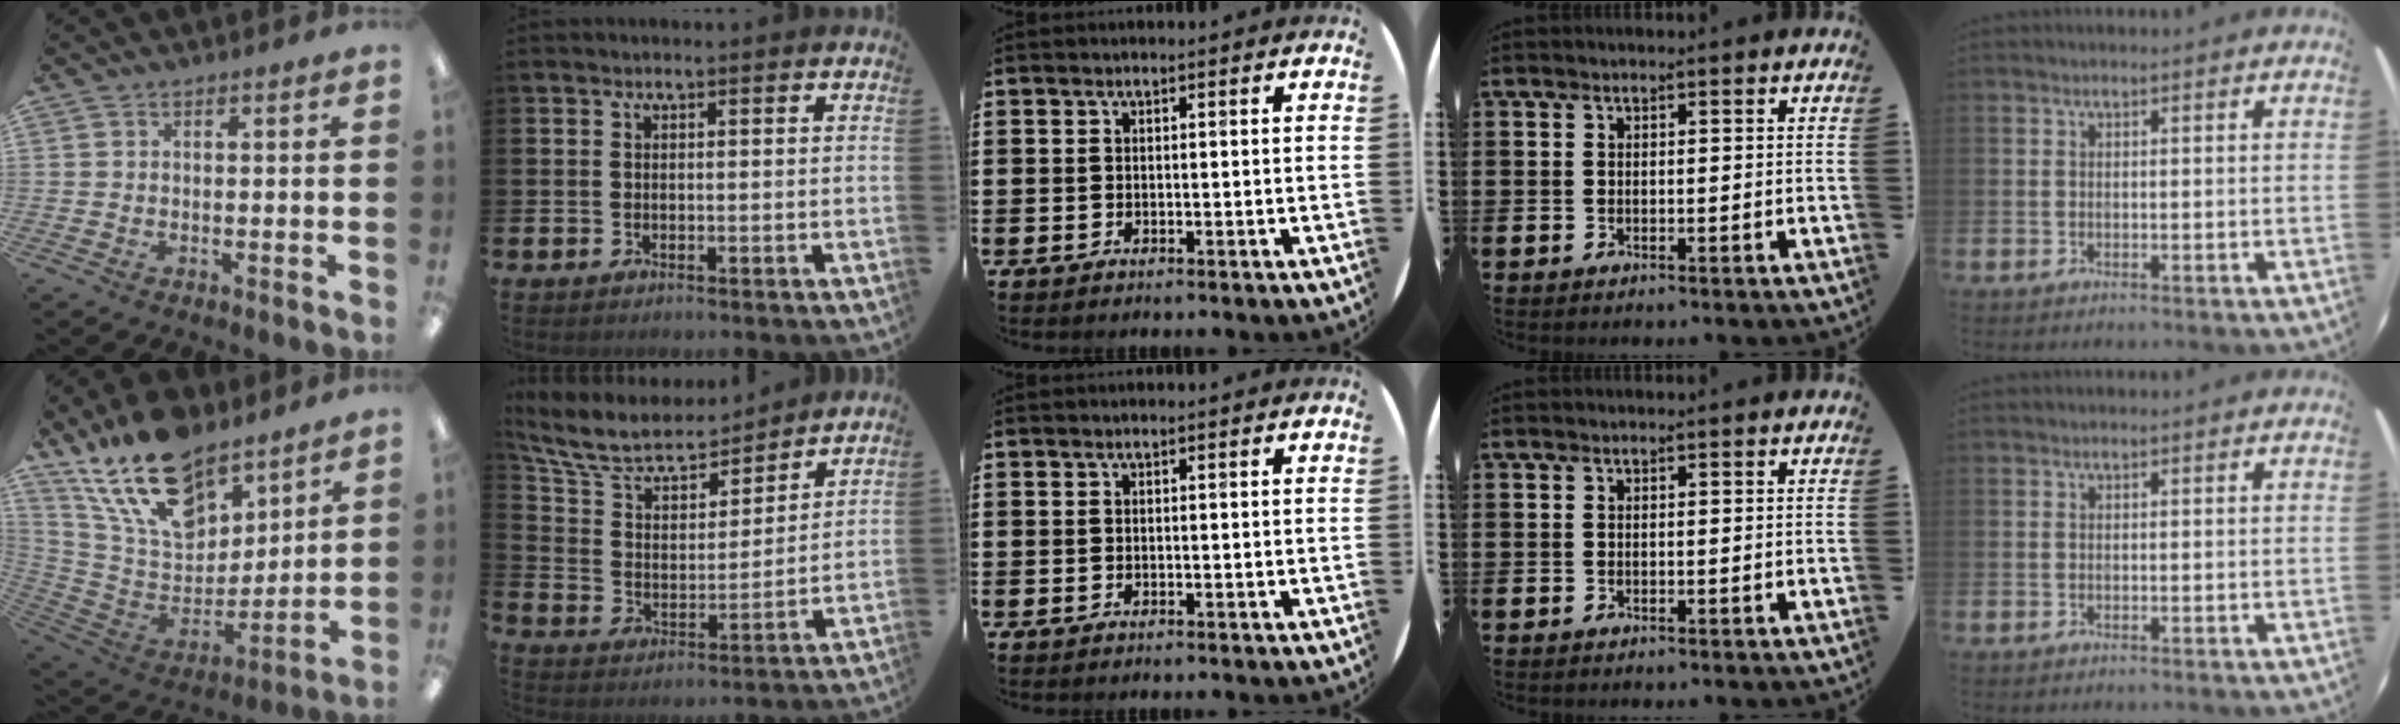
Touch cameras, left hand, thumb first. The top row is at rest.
{"thumb": {"total": 21.6, "force": [15.0, 11.3, 10.7], "torque": [-0.199, -0.081, 0.274]}, "index": {"total": 9.9, "force": [8.9, 3.2, 3.1], "torque": [-0.112, -0.058, 0.157]}}